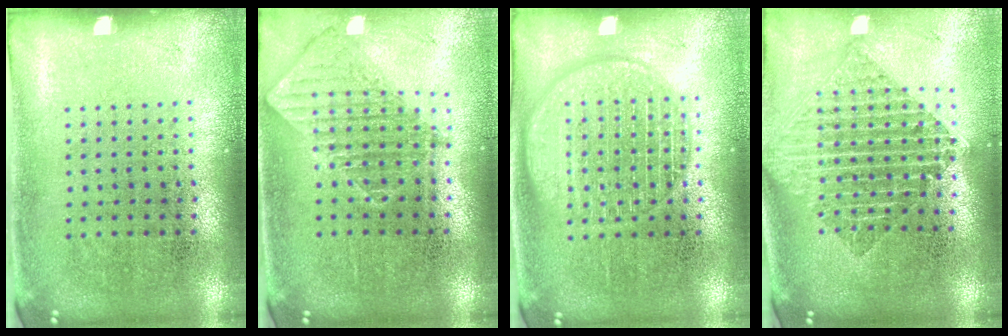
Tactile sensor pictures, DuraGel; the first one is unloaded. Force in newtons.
{"total": 1.0, "press": 0.9, "slide": 0.3}
{"total": 3.3, "press": 3.3, "slide": 0.5}
{"total": 2.2, "press": 1.7, "slide": 1.4}